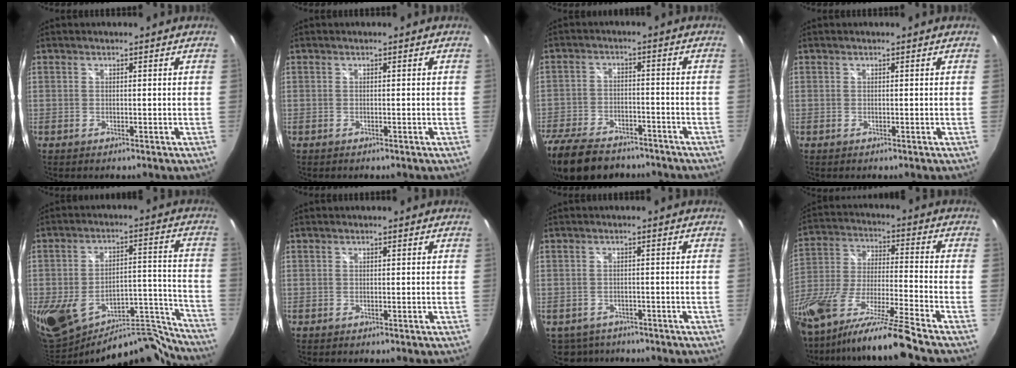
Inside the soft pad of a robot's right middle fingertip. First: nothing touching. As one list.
[{"total": 0.0}, {"total": 19.9, "force": [-15.1, 9.0, 9.4], "torque": [-0.225, -0.025, -0.244]}, {"total": 0.0}, {"total": 25.1, "force": [-18.4, 10.8, 13.2], "torque": [-0.240, -0.003, -0.255]}, {"total": 0.0}, {"total": 6.7, "force": [-5.1, 4.0, 1.7], "torque": [-0.046, -0.007, -0.072]}, {"total": 21.4, "force": [-17.0, -0.6, 13.0], "torque": [-0.241, -0.061, -0.306]}]